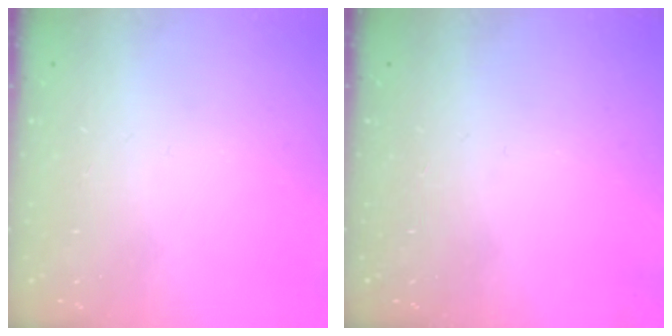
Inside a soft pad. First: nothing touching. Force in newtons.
{"total": 0.0}